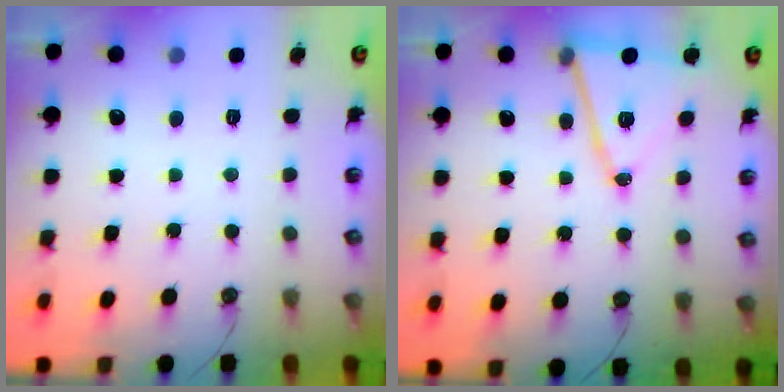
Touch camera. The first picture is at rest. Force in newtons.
{"total": 13.4, "press": 13.0, "slide": 3.5}